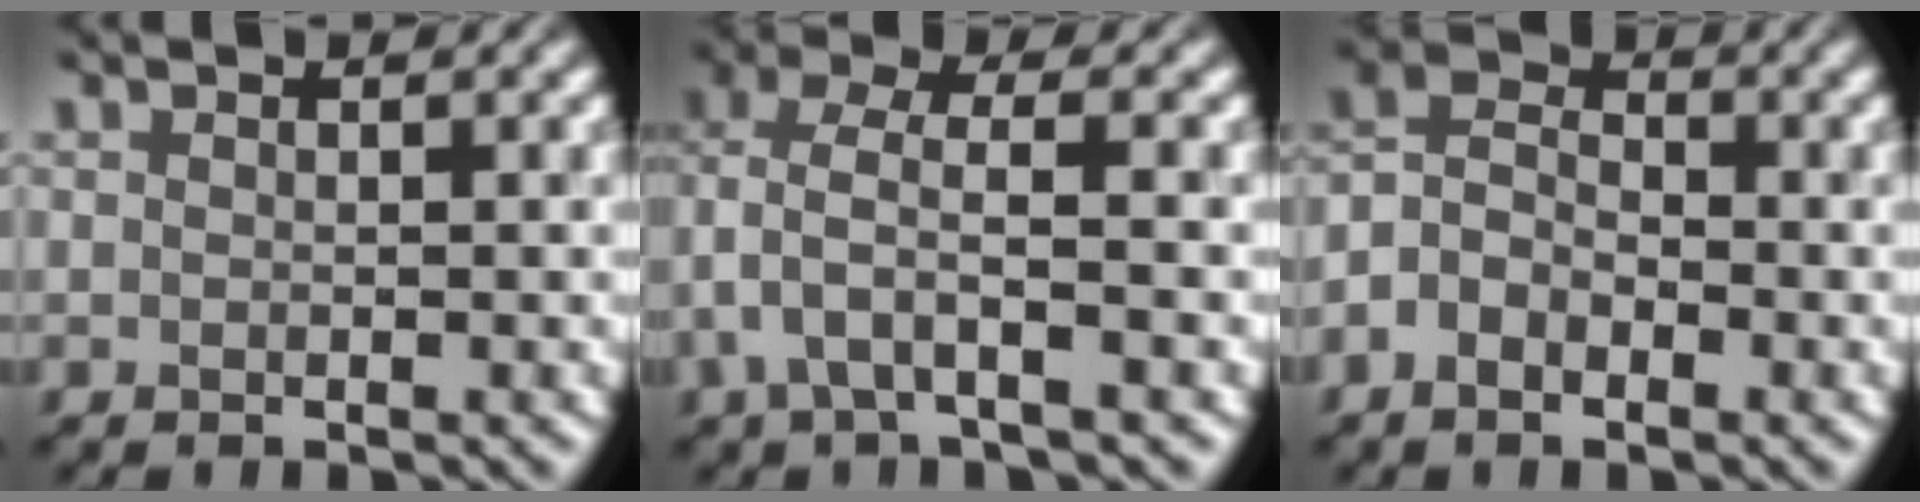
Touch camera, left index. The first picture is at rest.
{"total": 3.8, "force": [-0.2, 1.7, 3.4], "torque": [-0.080, 0.009, -0.007]}
{"total": 4.5, "force": [-2.0, 2.9, 2.8], "torque": [-0.052, 0.010, -0.046]}